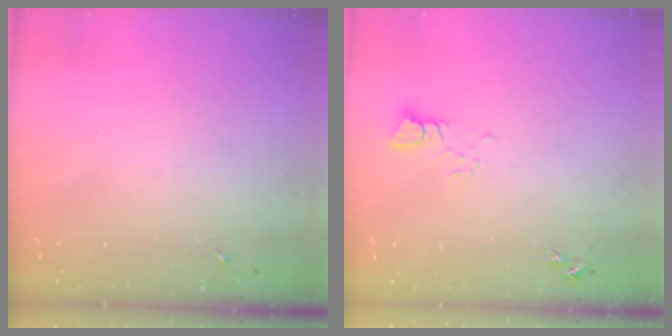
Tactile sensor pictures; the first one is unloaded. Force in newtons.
{"total": 3.3, "press": 3.3, "slide": 0.0}